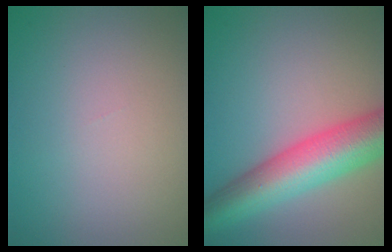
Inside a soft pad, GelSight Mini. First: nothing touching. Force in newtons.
{"total": 9.3, "press": 9.3, "slide": 0.3}